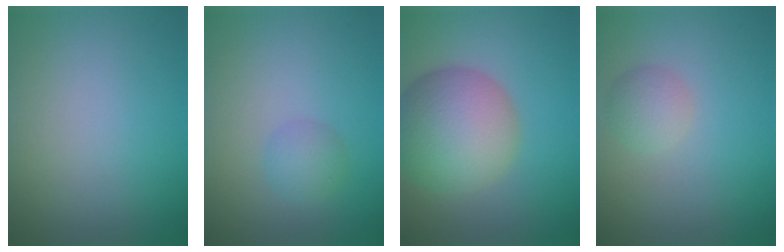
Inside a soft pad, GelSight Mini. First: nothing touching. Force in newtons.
{"total": 1.8, "press": 1.8, "slide": 0.0}
{"total": 9.0, "press": 9.0, "slide": 0.4}
{"total": 2.1, "press": 2.1, "slide": 0.1}